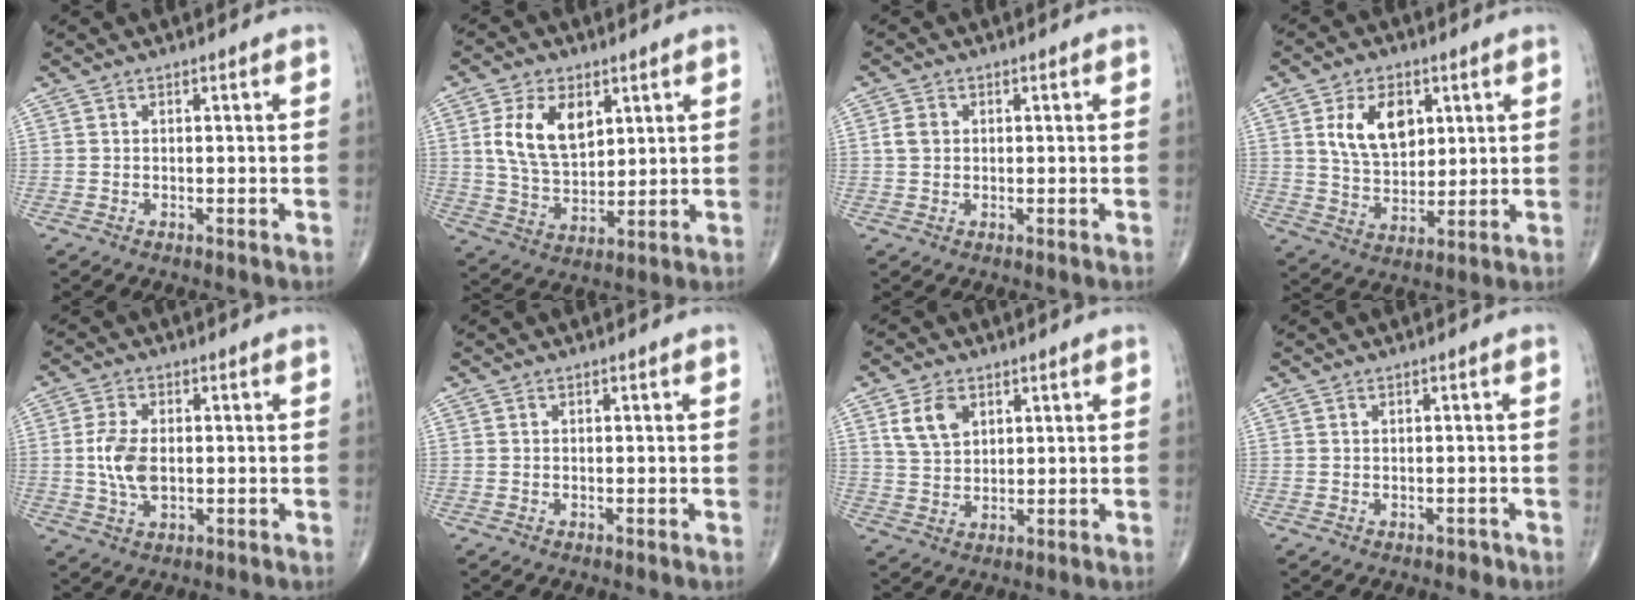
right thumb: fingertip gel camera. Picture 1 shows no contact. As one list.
[{"total": 11.6, "force": [4.0, 7.0, 8.3], "torque": [-0.136, -0.016, 0.082]}, {"total": 2.5, "force": [0.4, 2.0, 1.4], "torque": [-0.025, 0.004, 0.007]}, {"total": 11.2, "force": [3.8, 7.2, 7.7], "torque": [-0.106, -0.018, 0.076]}, {"total": 7.0, "force": [-0.1, 4.0, 5.8], "torque": [-0.121, -0.001, 0.000]}, {"total": 0.0}, {"total": 6.4, "force": [2.8, 4.2, 3.9], "torque": [-0.060, -0.011, 0.058]}, {"total": 0.7, "force": [-0.3, 0.6, 0.3], "torque": [0.000, 0.003, -0.004]}]